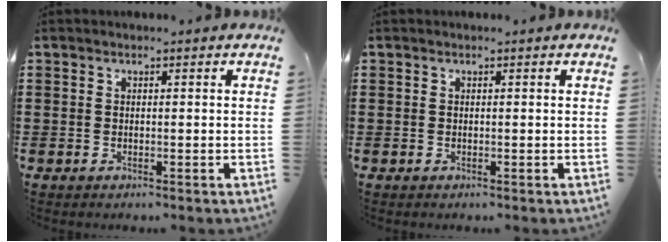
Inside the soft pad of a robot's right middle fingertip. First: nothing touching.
{"total": 0.0}